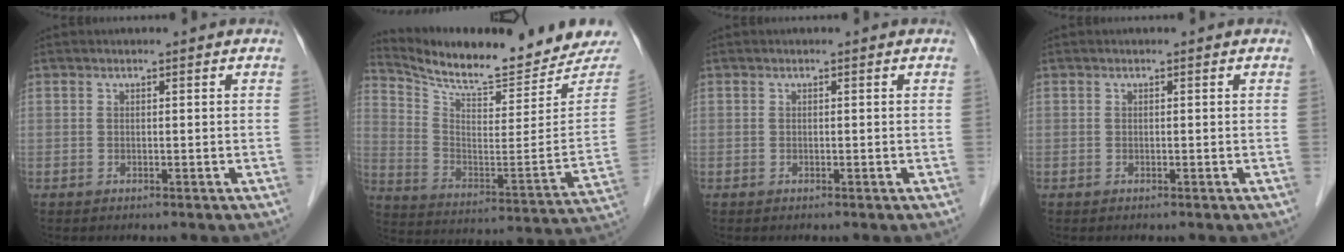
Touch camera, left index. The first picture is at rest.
{"total": 20.2, "force": [18.9, 2.8, 6.4], "torque": [-0.120, -0.068, 0.277]}
{"total": 0.0}
{"total": 0.0}